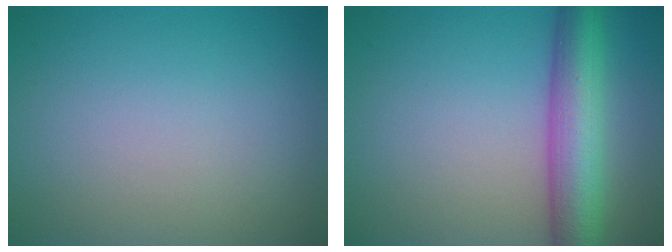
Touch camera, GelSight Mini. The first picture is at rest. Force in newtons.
{"total": 7.3, "press": 7.3, "slide": 0.2}